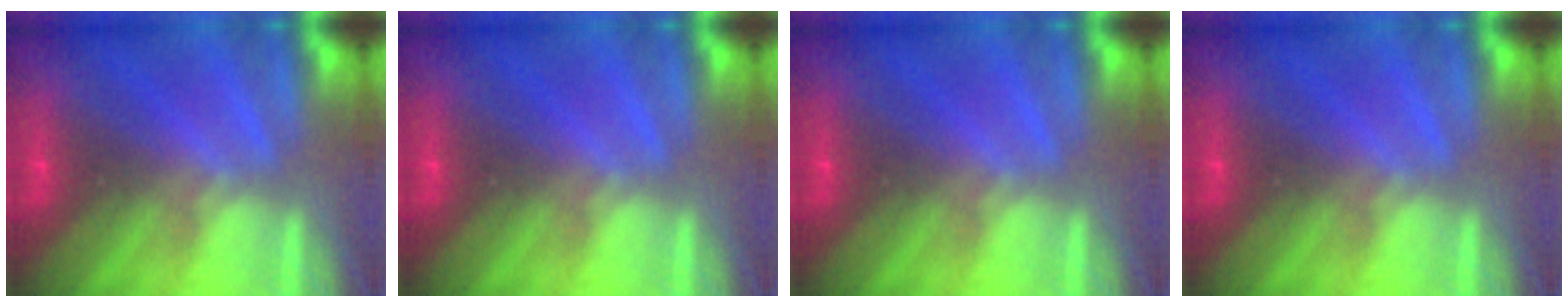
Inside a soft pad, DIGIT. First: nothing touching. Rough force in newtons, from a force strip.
{"total": 0.0}
{"total": 0.0}
{"total": 0.0}